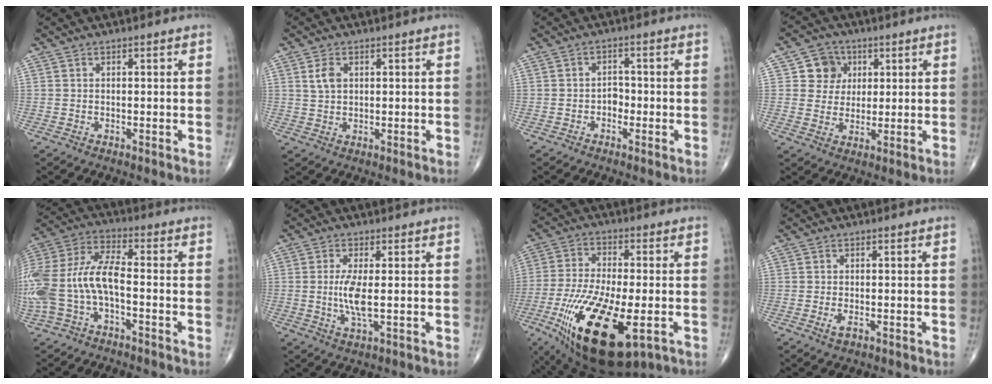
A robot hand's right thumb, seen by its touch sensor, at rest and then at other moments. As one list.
[{"total": 3.2, "force": [1.1, 2.1, 2.2], "torque": [-0.038, -0.002, 0.023]}, {"total": 2.2, "force": [-0.9, 1.7, 1.2], "torque": [-0.002, 0.010, -0.021]}, {"total": 6.5, "force": [2.1, 6.0, 1.6], "torque": [0.009, 0.000, 0.031]}, {"total": 17.4, "force": [-3.7, 8.5, 14.7], "torque": [-0.333, 0.047, -0.069]}, {"total": 5.3, "force": [-0.1, 1.2, 5.2], "torque": [-0.122, -0.012, -0.004]}, {"total": 22.1, "force": [-7.9, 8.6, 18.7], "torque": [-0.386, -0.019, -0.125]}, {"total": 1.9, "force": [-0.8, 0.9, 1.5], "torque": [-0.030, -0.001, -0.014]}]